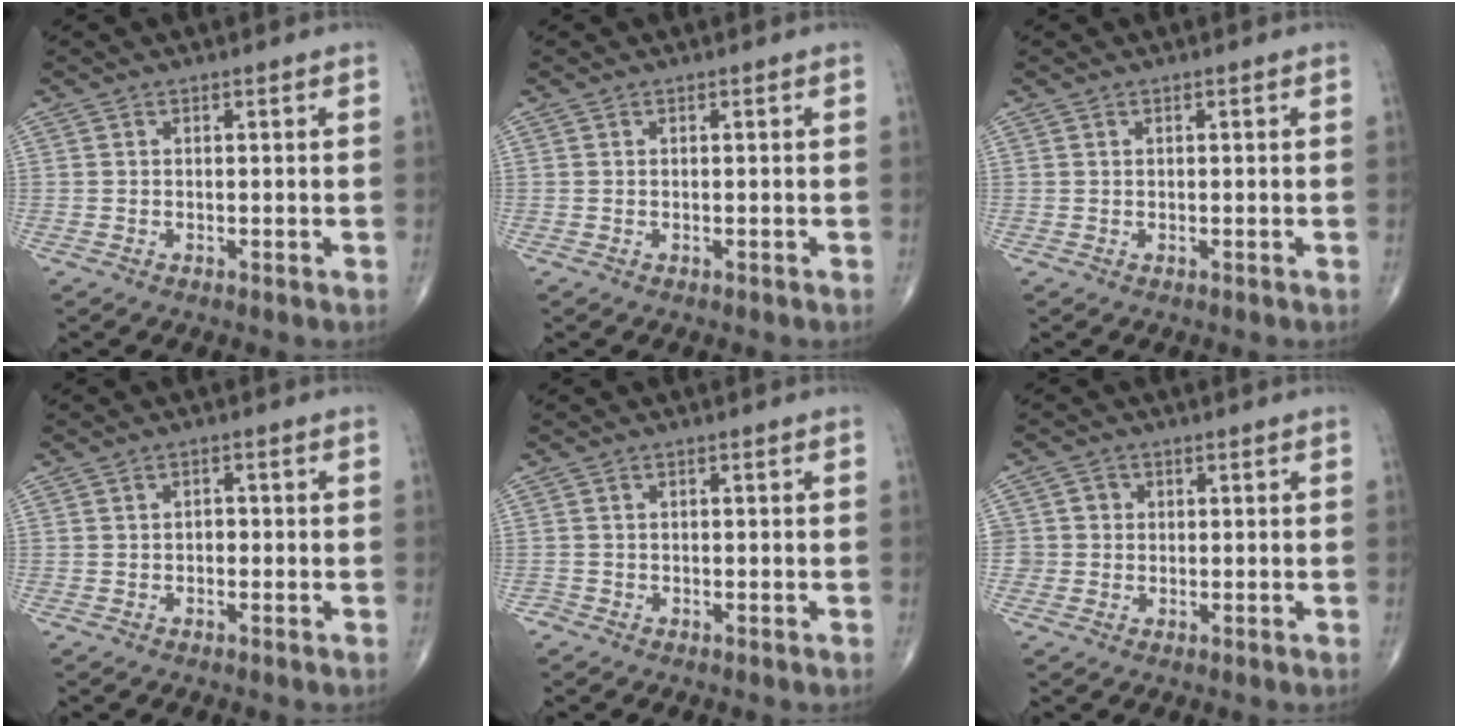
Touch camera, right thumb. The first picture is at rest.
{"total": 0.0}
{"total": 0.0}
{"total": 1.5, "force": [-0.4, 1.1, 0.9], "torque": [-0.003, 0.005, -0.012]}
{"total": 1.0, "force": [-0.8, 0.6, -0.1], "torque": [0.006, 0.001, -0.022]}
{"total": 2.9, "force": [-0.1, 2.9, 0.2], "torque": [0.023, 0.009, -0.005]}